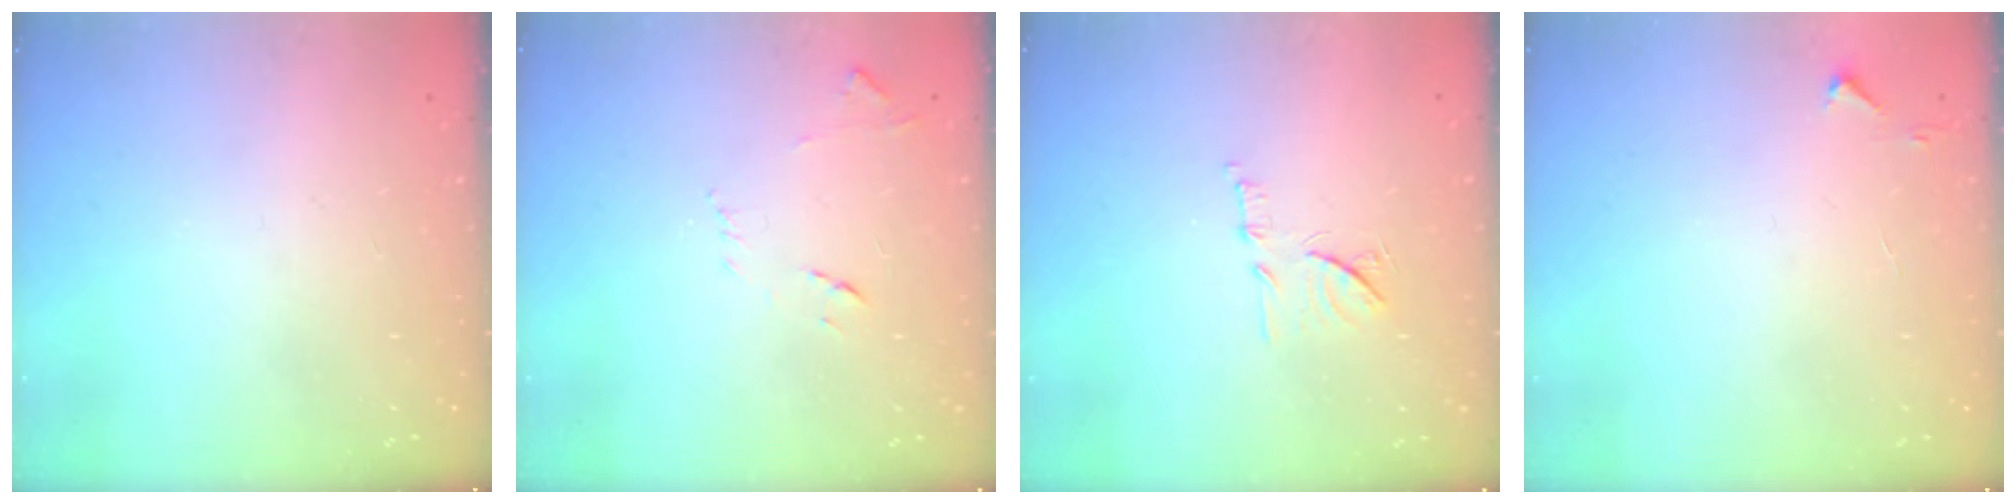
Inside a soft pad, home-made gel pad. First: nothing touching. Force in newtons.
{"total": 7.8, "press": 7.8, "slide": 0.6}
{"total": 9.6, "press": 9.6, "slide": 0.3}
{"total": 2.8, "press": 2.8, "slide": 0.4}